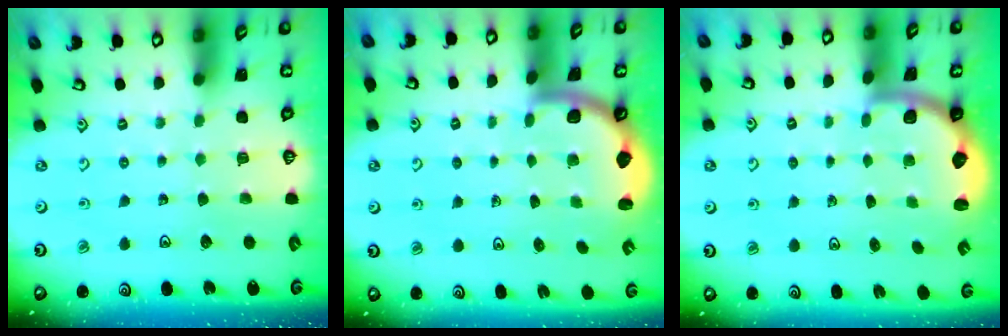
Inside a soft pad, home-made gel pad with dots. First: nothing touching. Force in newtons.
{"total": 1.8, "press": 1.8, "slide": 0.1}
{"total": 2.2, "press": 2.1, "slide": 0.7}